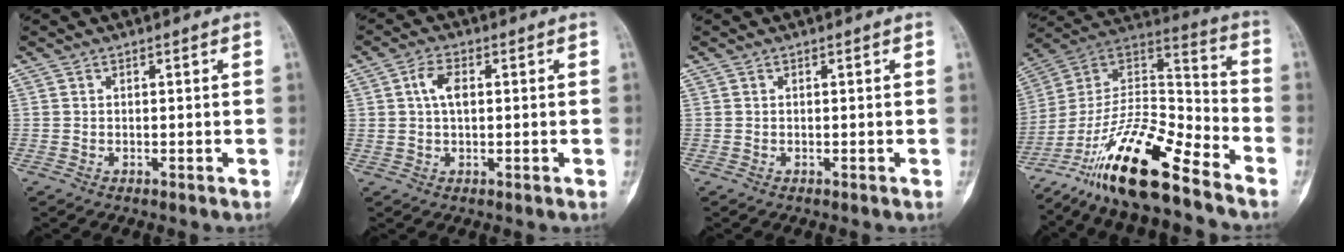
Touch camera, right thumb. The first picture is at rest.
{"total": 4.4, "force": [0.9, 2.3, 3.7], "torque": [-0.072, 0.006, 0.014]}
{"total": 0.0}
{"total": 21.9, "force": [-15.5, 5.3, 14.6], "torque": [-0.279, 0.079, -0.283]}